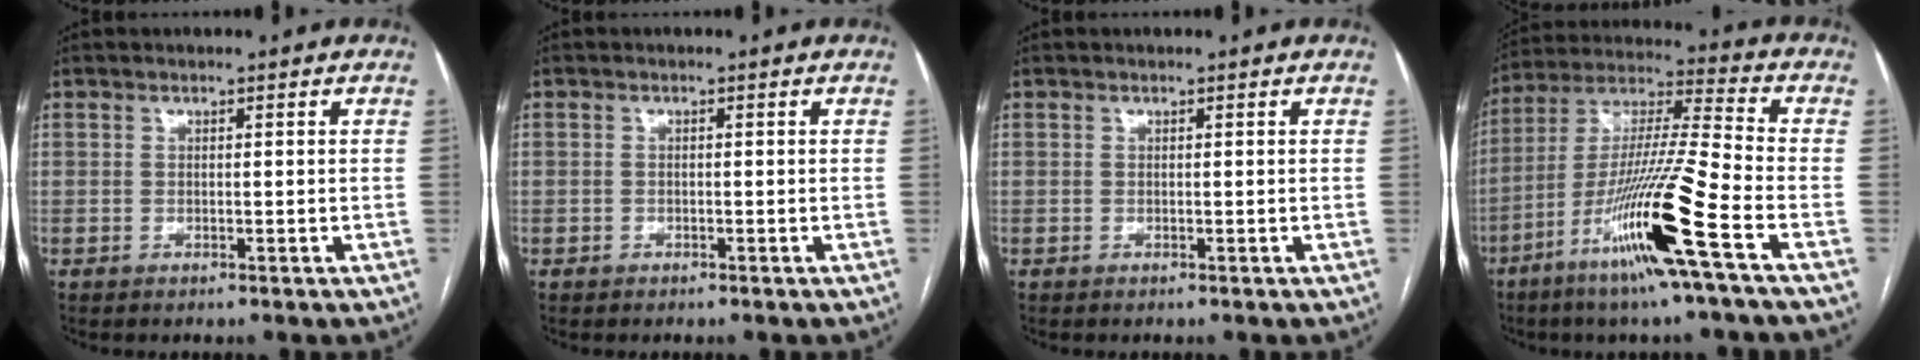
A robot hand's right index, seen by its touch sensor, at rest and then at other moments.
{"total": 0.8, "force": [-0.4, 0.7, 0.0], "torque": [-0.004, 0.005, -0.009]}
{"total": 0.0}
{"total": 17.6, "force": [-8.2, -1.1, 15.6], "torque": [-0.315, -0.027, -0.156]}